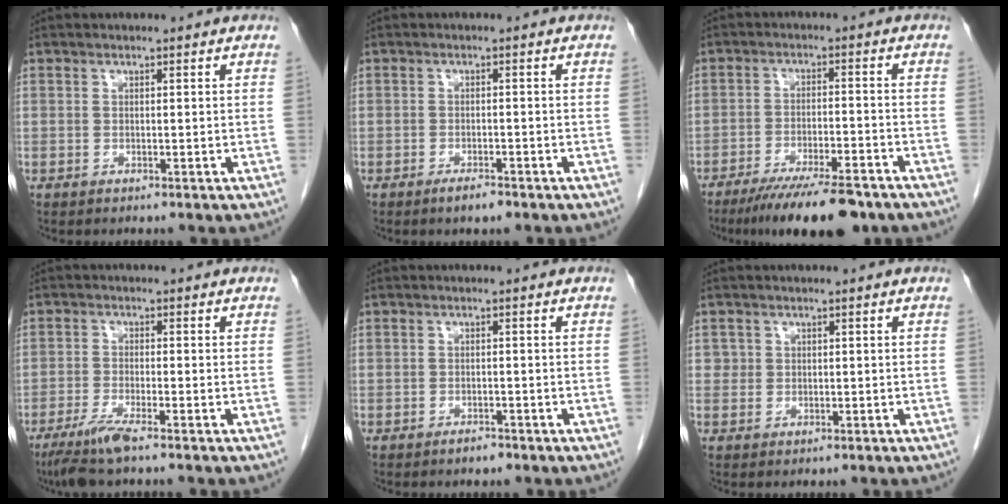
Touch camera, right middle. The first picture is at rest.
{"total": 2.2, "force": [-1.6, 0.5, 1.4], "torque": [-0.027, -0.002, -0.025]}
{"total": 12.8, "force": [-10.0, 2.2, 7.8], "torque": [-0.116, -0.021, -0.158]}
{"total": 5.1, "force": [-3.7, -0.2, 3.5], "torque": [-0.074, -0.016, -0.074]}
{"total": 1.4, "force": [-1.1, 0.3, 0.8], "torque": [-0.017, -0.001, -0.016]}
{"total": 1.4, "force": [0.2, 1.4, 0.0], "torque": [0.012, 0.005, 0.000]}